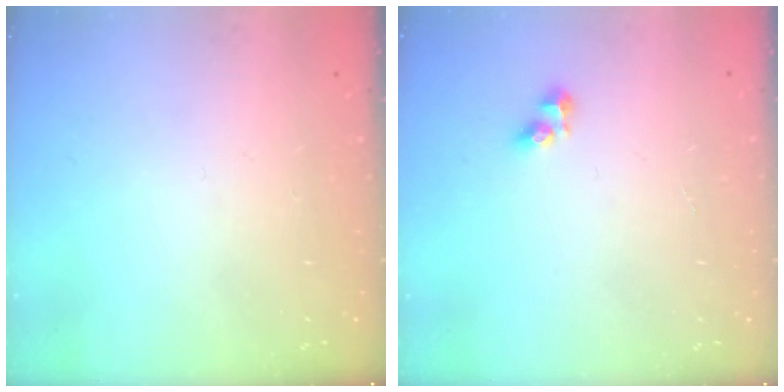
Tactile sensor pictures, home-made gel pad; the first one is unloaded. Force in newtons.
{"total": 4.8, "press": 4.7, "slide": 0.7}